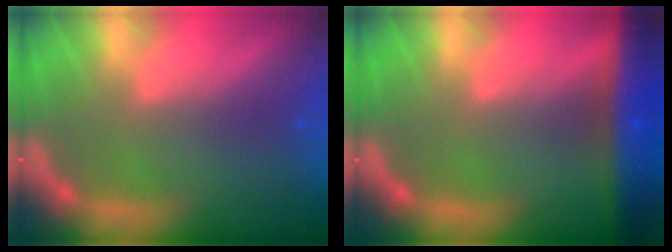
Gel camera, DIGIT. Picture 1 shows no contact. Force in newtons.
{"total": 9.5}